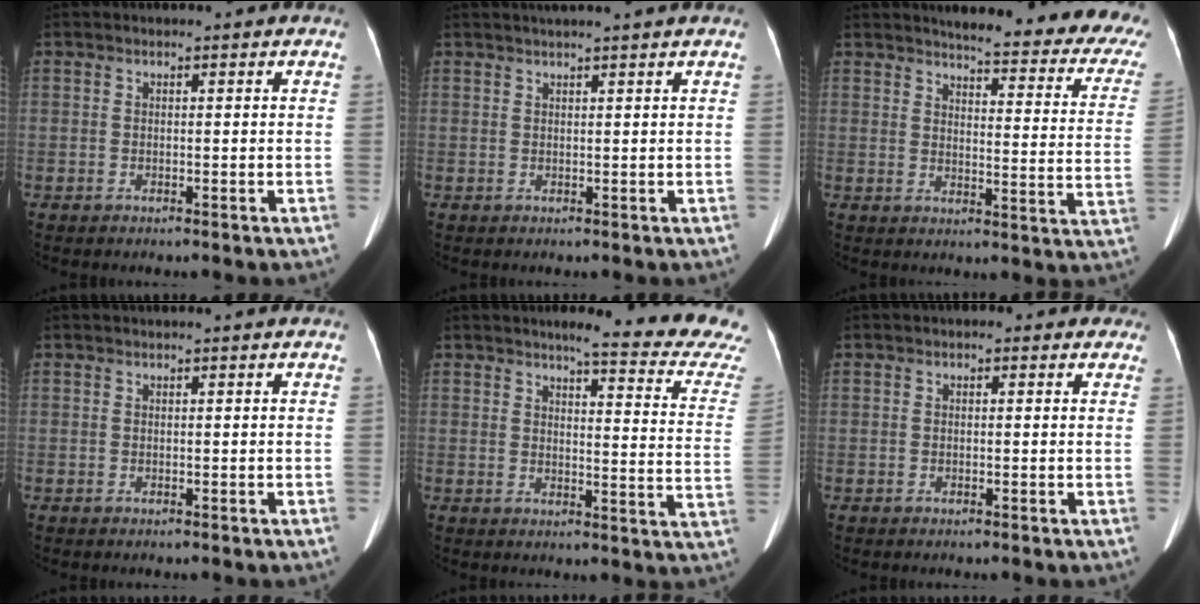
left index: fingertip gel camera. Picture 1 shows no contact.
{"total": 2.7, "force": [2.2, -0.7, 1.4], "torque": [-0.014, 0.020, 0.039]}
{"total": 20.4, "force": [17.9, 2.9, 9.3], "torque": [-0.099, -0.075, 0.184]}
{"total": 0.7, "force": [0.6, -0.2, 0.4], "torque": [-0.011, 0.012, 0.018]}
{"total": 16.3, "force": [15.1, -0.2, 6.2], "torque": [-0.070, -0.096, 0.155]}
{"total": 1.7, "force": [0.7, 1.2, 0.9], "torque": [-0.003, 0.010, 0.000]}